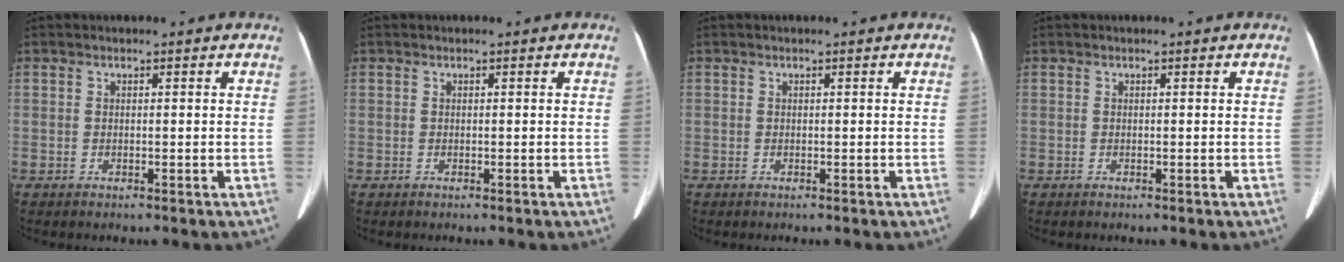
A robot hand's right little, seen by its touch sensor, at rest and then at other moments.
{"total": 0.0}
{"total": 0.0}
{"total": 0.0}